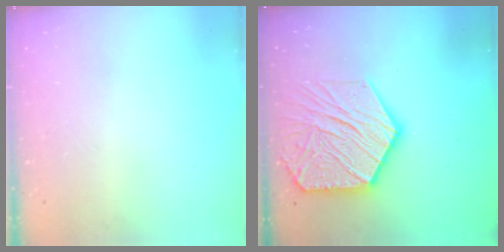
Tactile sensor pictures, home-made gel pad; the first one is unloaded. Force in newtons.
{"total": 19.9, "press": 19.8, "slide": 1.8}